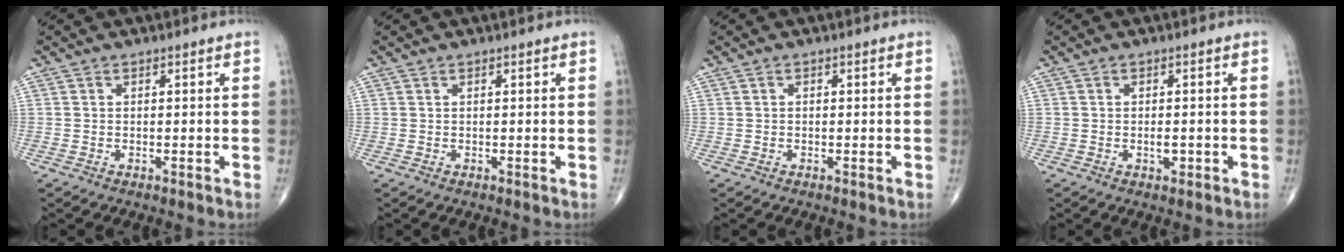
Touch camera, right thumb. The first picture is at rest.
{"total": 0.0}
{"total": 0.0}
{"total": 1.8, "force": [-0.5, 0.9, 1.4], "torque": [-0.021, 0.000, -0.008]}